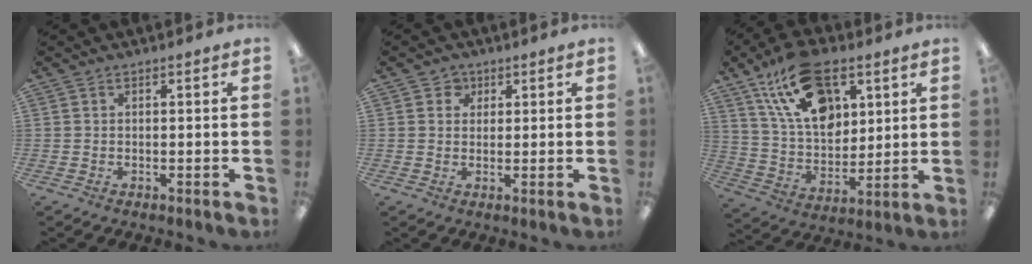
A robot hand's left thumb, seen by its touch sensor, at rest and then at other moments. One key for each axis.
{"total": 2.7, "fx": 1.4, "fy": 2.3, "fz": 0.4, "tx": -0.006, "ty": 0.003, "tz": 0.022}
{"total": 20.0, "fx": 10.5, "fy": 11.8, "fz": 12.2, "tx": -0.215, "ty": -0.026, "tz": 0.195}